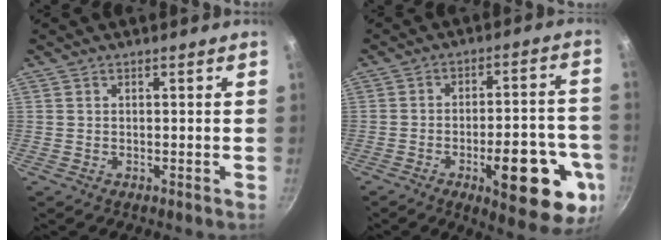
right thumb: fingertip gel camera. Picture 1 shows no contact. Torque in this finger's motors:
{"motor_torque": [2.11, 1.66, 1.81, -0.58, 0.41]}